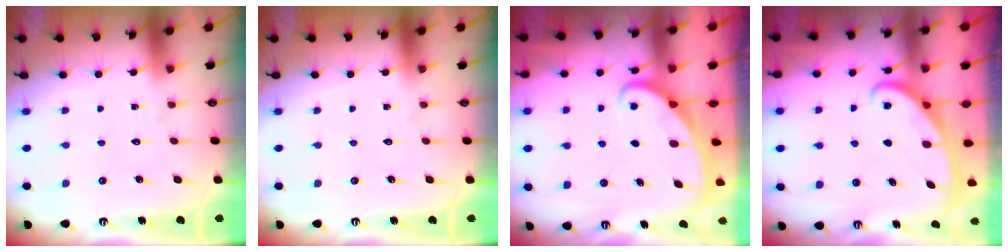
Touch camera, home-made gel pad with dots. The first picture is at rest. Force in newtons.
{"total": 0.0}
{"total": 2.0, "press": 2.0, "slide": 0.1}
{"total": 2.7, "press": 2.7, "slide": 0.3}